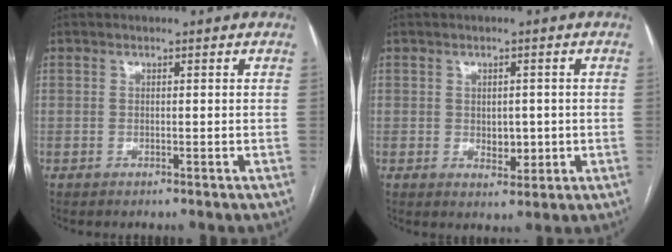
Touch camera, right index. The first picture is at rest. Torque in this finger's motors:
{"motor_torque": [0.04, -0.02, 0.06, 0.01]}